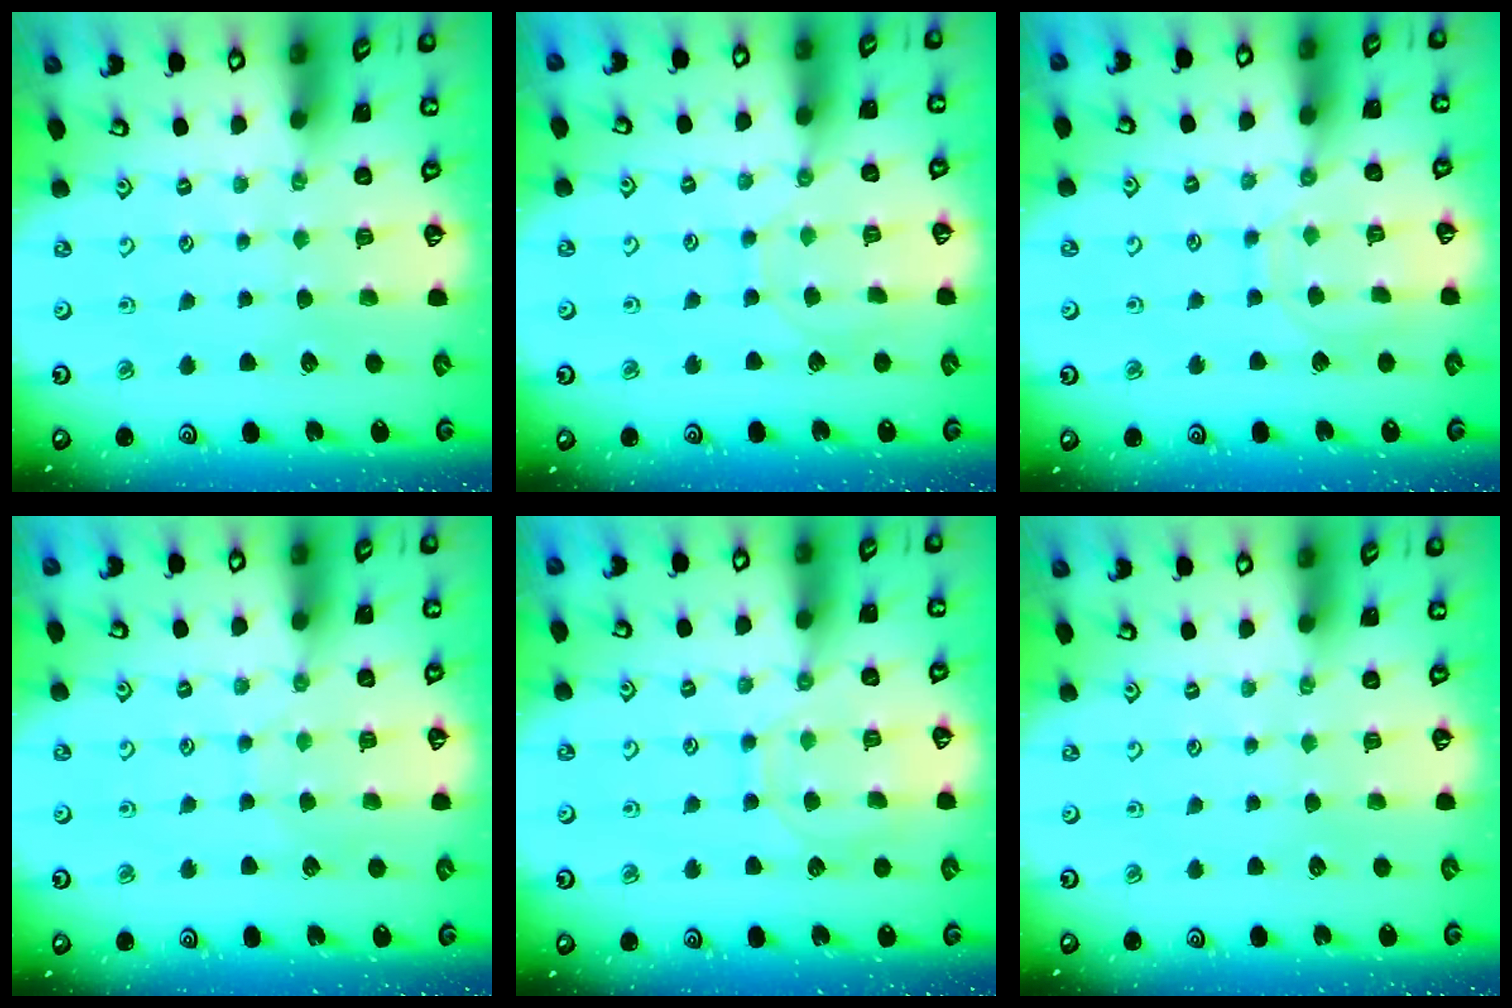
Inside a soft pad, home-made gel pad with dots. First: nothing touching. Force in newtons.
{"total": 6.5, "press": 6.5, "slide": 0.6}
{"total": 9.3, "press": 9.2, "slide": 0.8}
{"total": 5.1, "press": 5.1, "slide": 0.5}
{"total": 8.4, "press": 8.3, "slide": 0.8}
{"total": 0.0}